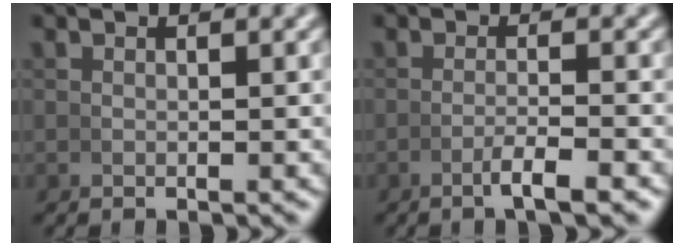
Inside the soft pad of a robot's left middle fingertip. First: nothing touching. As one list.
[{"total": 2.2, "force": [-1.5, 0.1, 1.6], "torque": [-0.035, -0.004, -0.027]}]